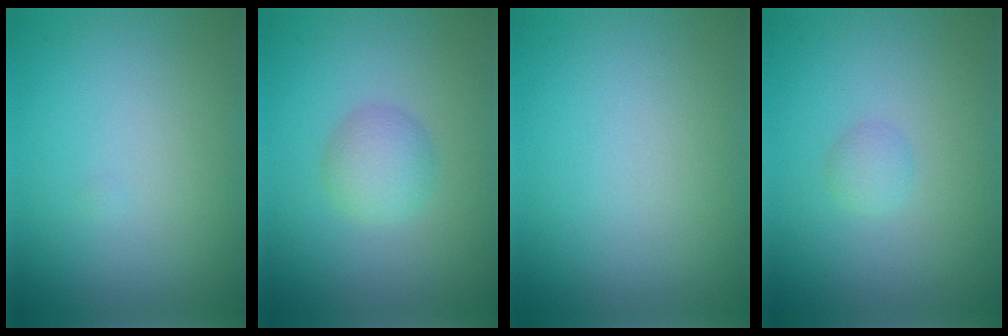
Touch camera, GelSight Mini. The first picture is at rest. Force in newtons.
{"total": 2.4, "press": 2.4, "slide": 0.1}
{"total": 0.0}
{"total": 1.0, "press": 1.0, "slide": 0.1}